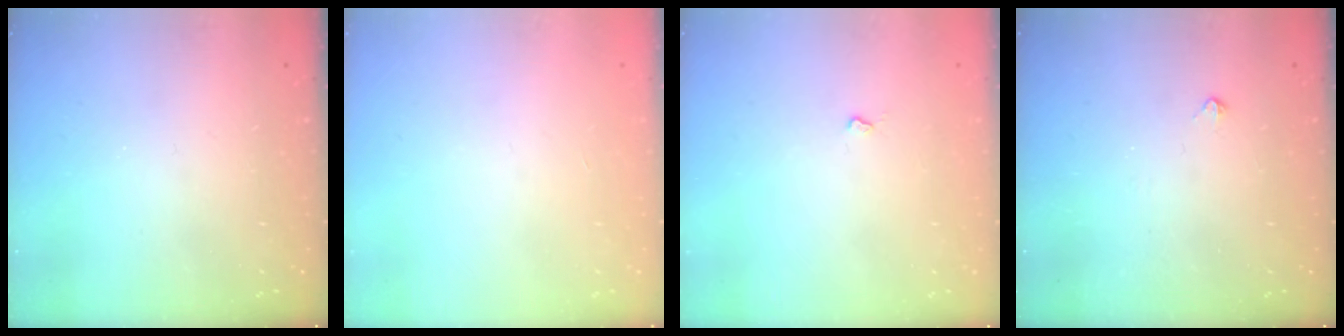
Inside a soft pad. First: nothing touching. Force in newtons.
{"total": 0.0}
{"total": 1.9, "press": 1.9, "slide": 0.4}
{"total": 2.5, "press": 2.4, "slide": 0.4}